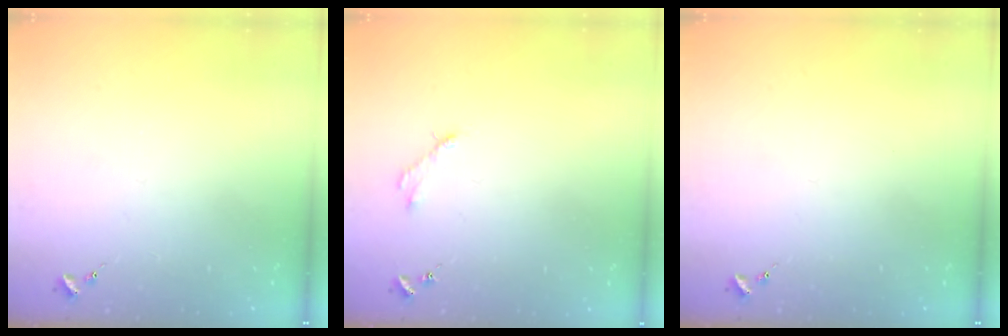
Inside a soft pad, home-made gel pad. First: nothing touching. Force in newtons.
{"total": 2.8, "press": 2.8, "slide": 0.4}
{"total": 0.0}